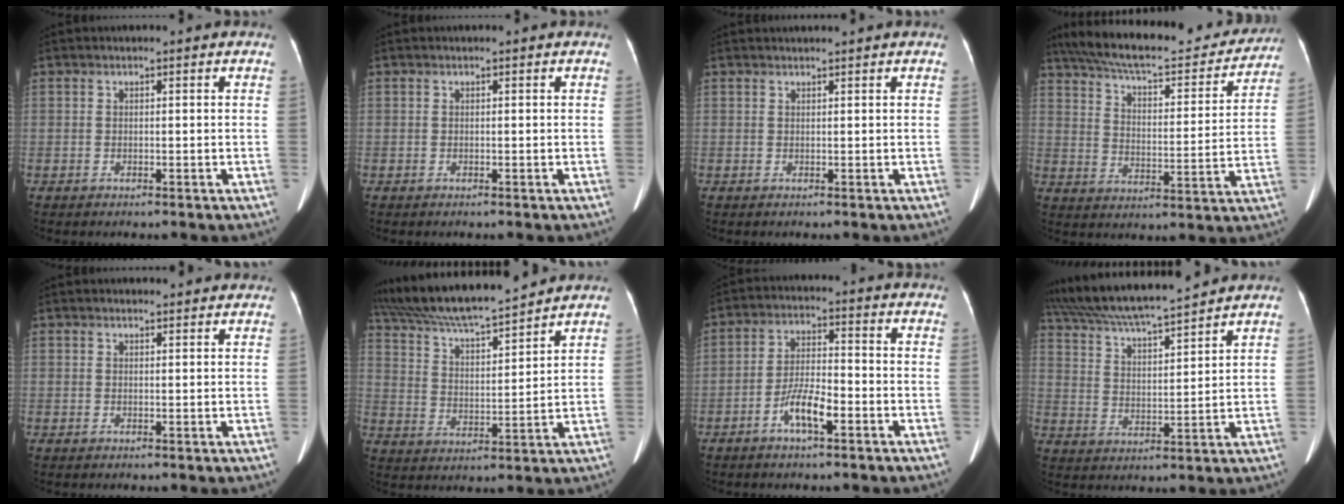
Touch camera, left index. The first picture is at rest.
{"total": 0.0}
{"total": 2.0, "force": [1.9, -0.3, 0.5], "torque": [-0.005, 0.018, 0.032]}
{"total": 24.1, "force": [21.2, 5.7, 10.0], "torque": [-0.164, 0.009, 0.290]}
{"total": 3.3, "force": [3.2, 0.8, 0.7], "torque": [-0.008, 0.014, 0.035]}
{"total": 16.7, "force": [15.2, 0.8, 7.0], "torque": [-0.131, 0.016, 0.262]}
{"total": 6.3, "force": [-3.2, 1.4, 5.2], "torque": [-0.104, 0.005, -0.060]}
{"total": 16.3, "force": [14.8, 0.8, 7.0], "torque": [-0.130, 0.021, 0.254]}